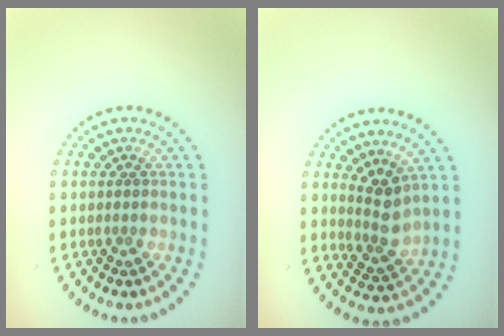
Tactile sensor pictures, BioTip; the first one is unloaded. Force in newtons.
{"total": 2.7, "press": 2.0, "slide": 1.8}